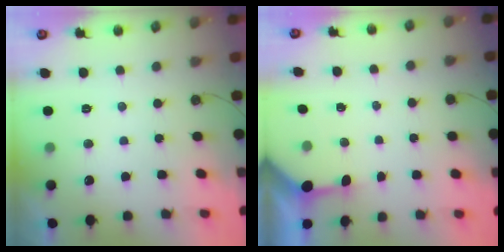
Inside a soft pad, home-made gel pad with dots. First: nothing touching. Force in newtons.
{"total": 2.8, "press": 2.8, "slide": 0.3}